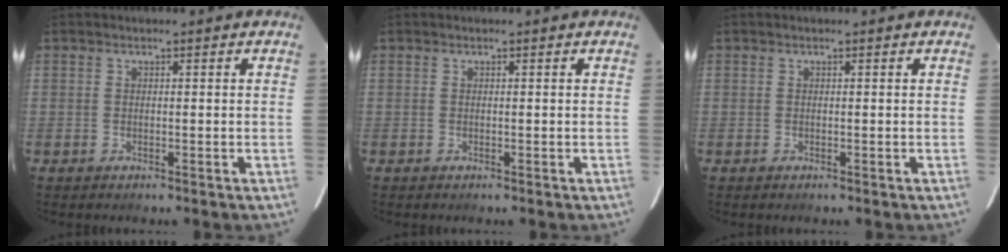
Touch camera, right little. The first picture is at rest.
{"total": 0.0}
{"total": 0.0}